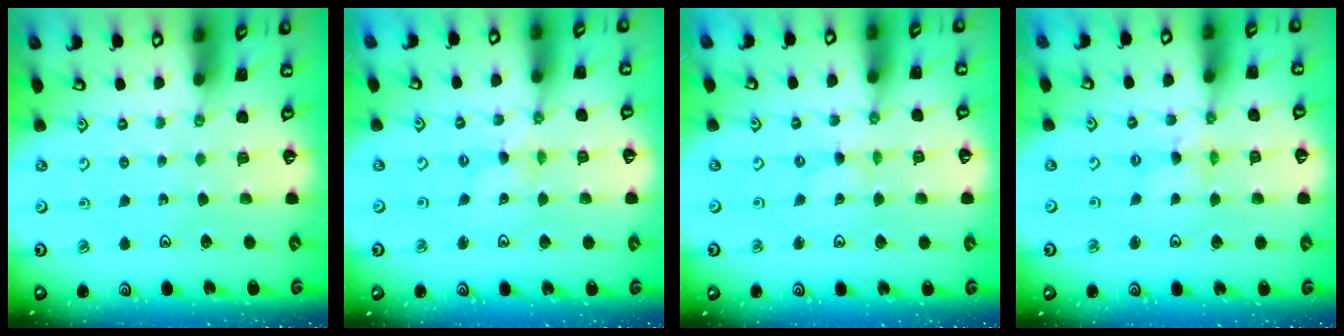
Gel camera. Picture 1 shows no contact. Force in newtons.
{"total": 0.8, "press": 0.8, "slide": 0.2}
{"total": 0.0}
{"total": 2.3, "press": 2.3, "slide": 0.3}